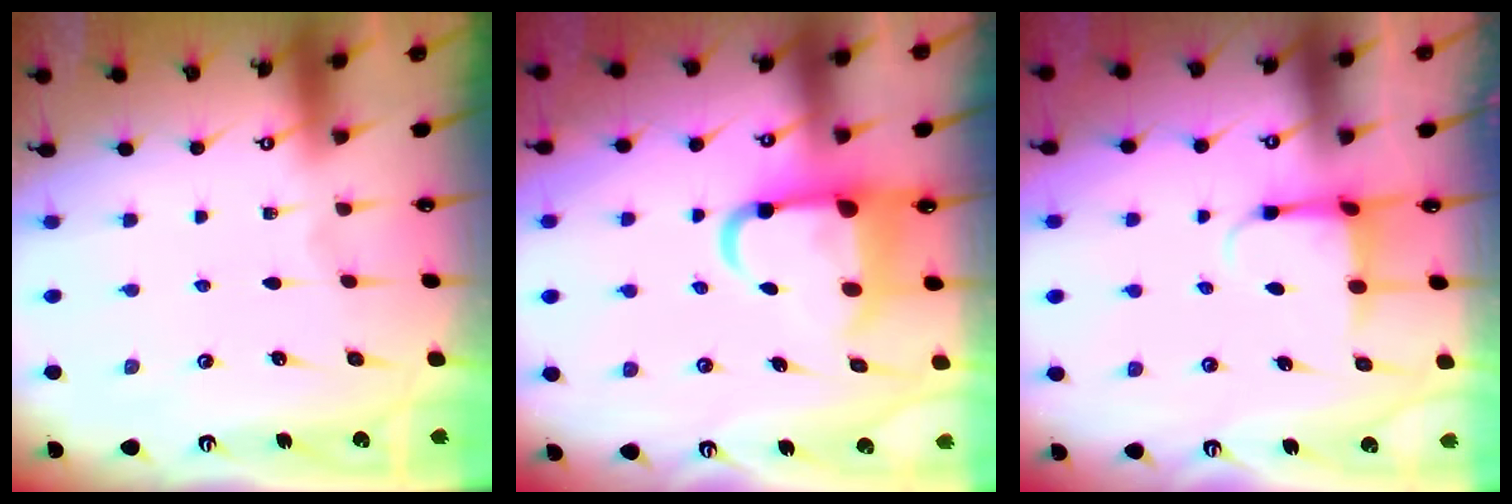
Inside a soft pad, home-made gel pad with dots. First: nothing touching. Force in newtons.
{"total": 9.4, "press": 9.0, "slide": 2.8}
{"total": 3.8, "press": 3.5, "slide": 1.4}